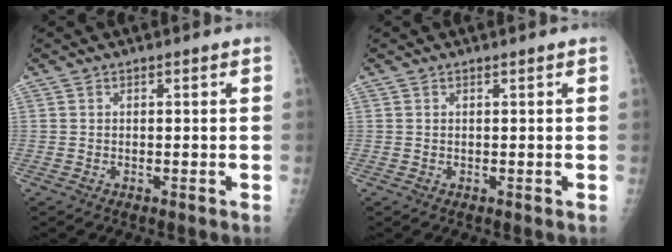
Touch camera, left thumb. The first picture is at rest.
{"total": 0.0}